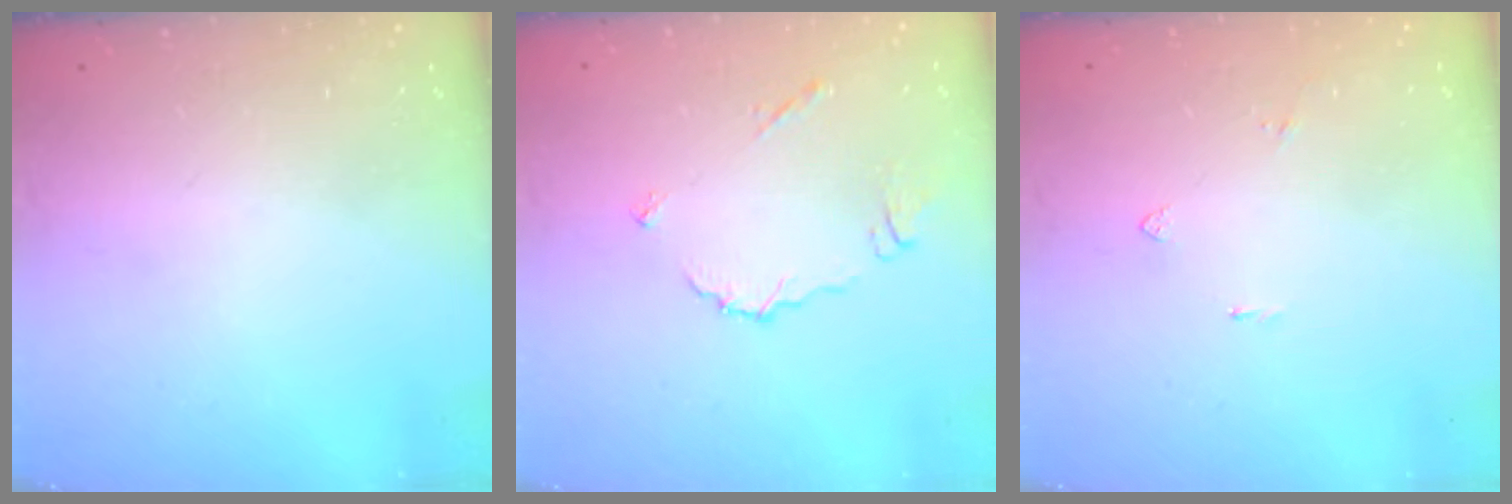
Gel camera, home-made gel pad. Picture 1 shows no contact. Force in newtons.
{"total": 6.4, "press": 6.4, "slide": 0.3}
{"total": 2.0, "press": 2.0, "slide": 0.5}